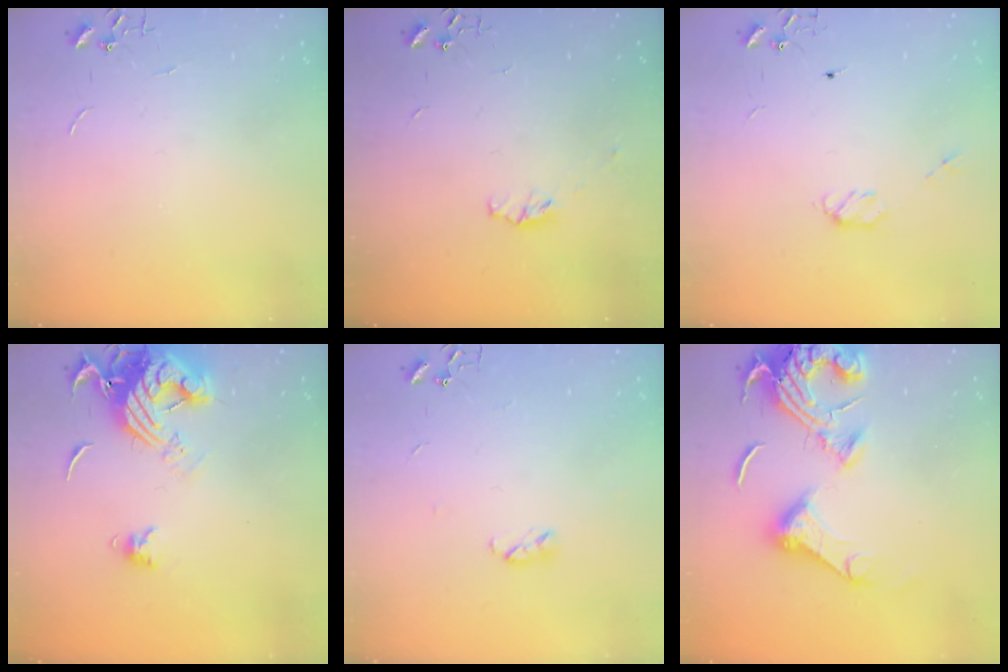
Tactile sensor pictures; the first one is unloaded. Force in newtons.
{"total": 4.4, "press": 4.4, "slide": 0.6}
{"total": 3.9, "press": 3.8, "slide": 0.8}
{"total": 14.5, "press": 14.4, "slide": 1.7}
{"total": 4.1, "press": 4.0, "slide": 0.6}
{"total": 18.2, "press": 18.1, "slide": 2.0}